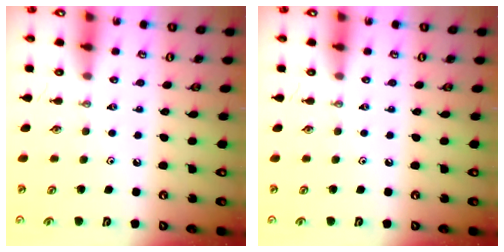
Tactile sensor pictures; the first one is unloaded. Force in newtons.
{"total": 0.0}